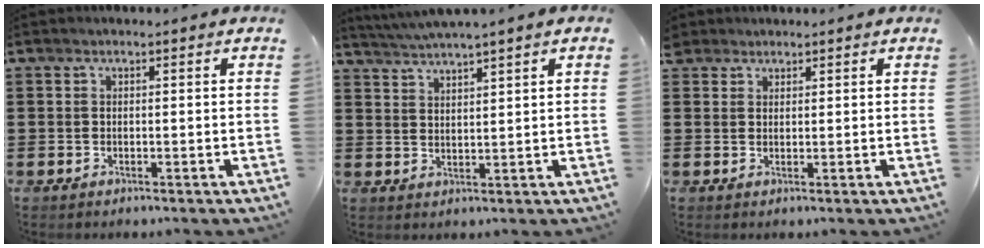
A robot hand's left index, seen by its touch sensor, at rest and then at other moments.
{"total": 2.8, "force": [2.5, -0.7, 0.9], "torque": [-0.024, -0.009, 0.046]}
{"total": 1.9, "force": [1.6, 1.1, 0.1], "torque": [-0.006, 0.006, 0.031]}